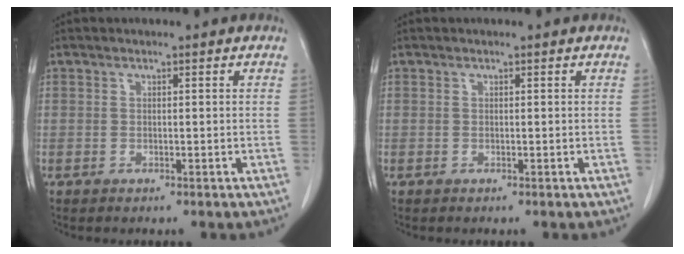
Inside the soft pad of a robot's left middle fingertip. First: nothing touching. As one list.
[{"total": 0.0}]